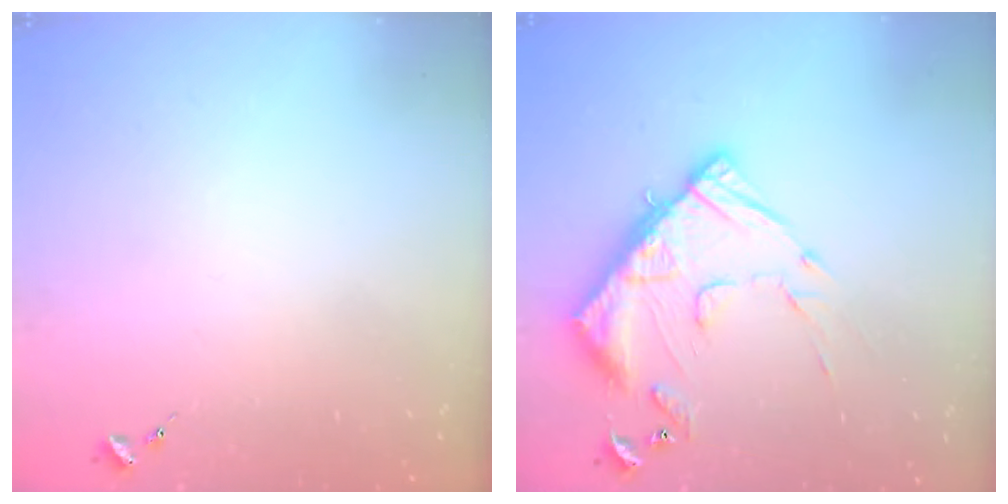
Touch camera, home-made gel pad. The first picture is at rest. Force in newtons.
{"total": 16.6, "press": 16.6, "slide": 1.4}